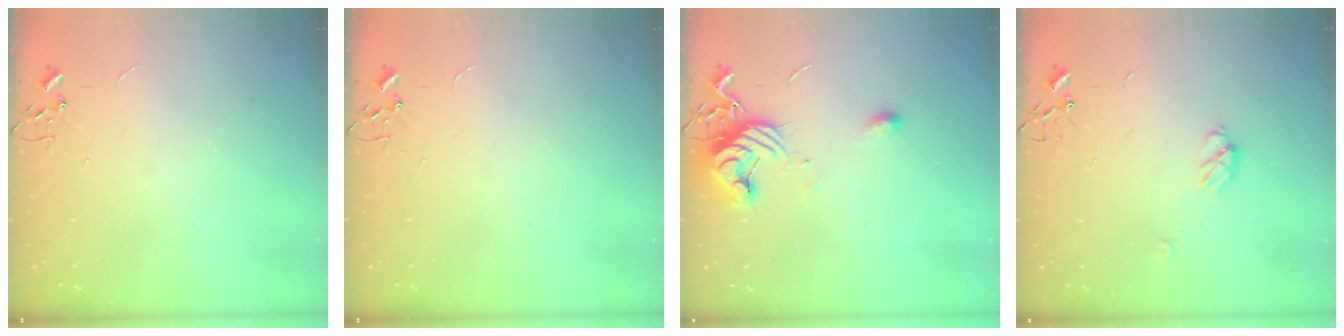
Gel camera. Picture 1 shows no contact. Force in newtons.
{"total": 0.0}
{"total": 11.6, "press": 11.6, "slide": 0.7}
{"total": 5.8, "press": 5.8, "slide": 0.5}